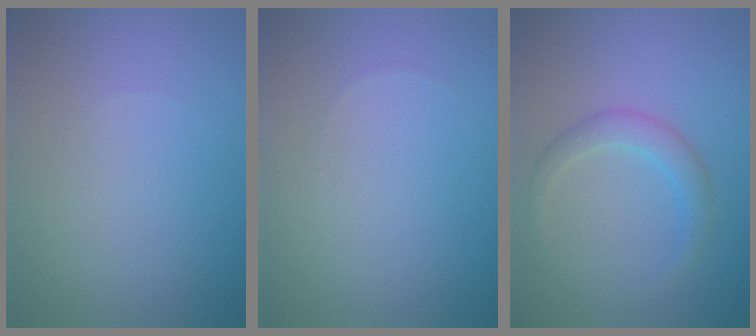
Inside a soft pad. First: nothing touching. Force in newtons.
{"total": 0.0}
{"total": 2.0, "press": 2.0, "slide": 0.2}